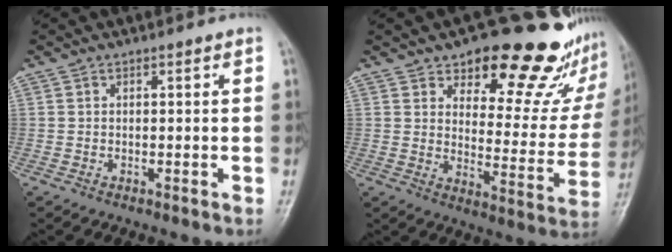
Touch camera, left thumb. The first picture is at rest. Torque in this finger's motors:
{"motor_torque": [0.10, 0.25, 0.23, -0.13, 0.13]}